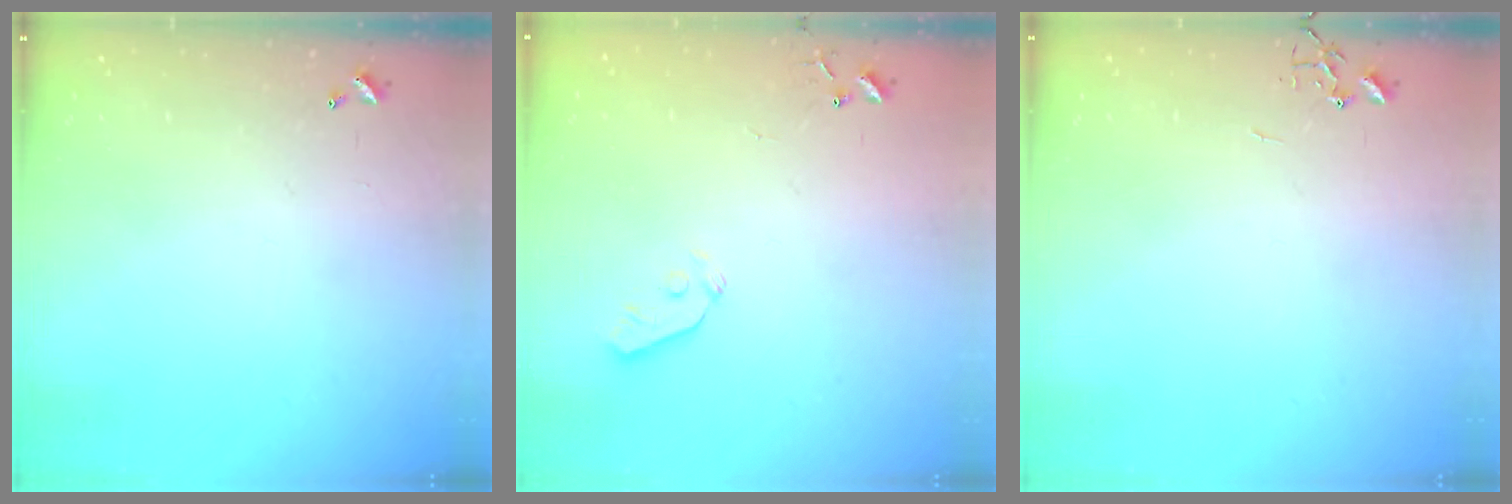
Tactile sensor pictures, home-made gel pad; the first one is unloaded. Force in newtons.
{"total": 3.6, "press": 3.5, "slide": 0.7}
{"total": 0.0}